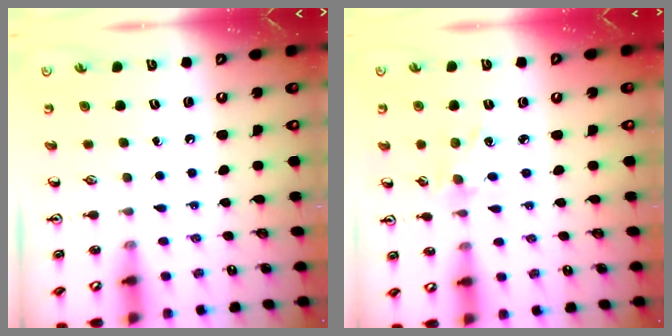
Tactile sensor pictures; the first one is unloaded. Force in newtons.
{"total": 3.0, "press": 3.0, "slide": 0.4}